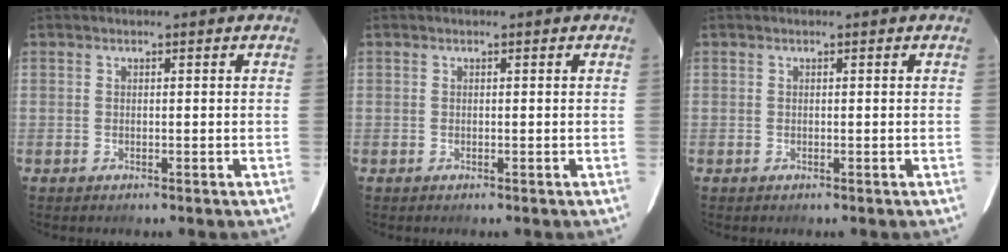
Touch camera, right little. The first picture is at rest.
{"total": 0.0}
{"total": 0.0}